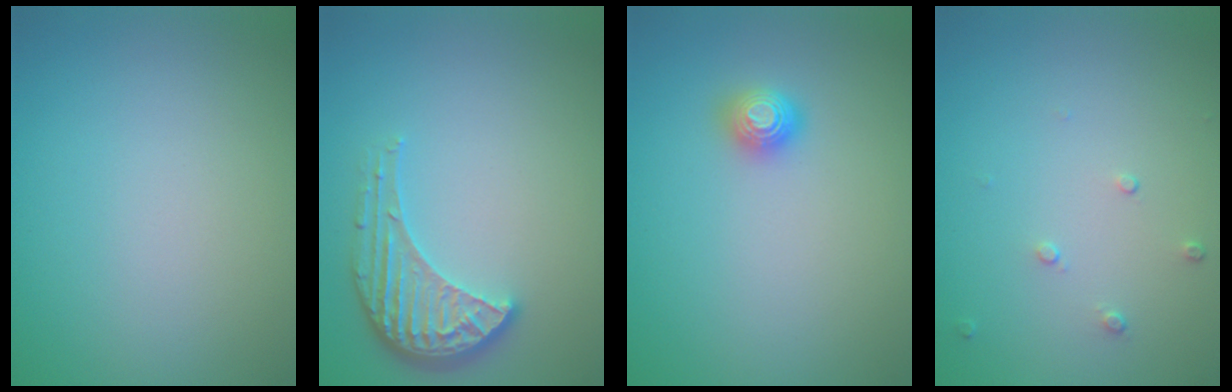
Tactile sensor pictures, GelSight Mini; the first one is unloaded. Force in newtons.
{"total": 3.5, "press": 2.8, "slide": 2.1}
{"total": 1.4, "press": 1.4, "slide": 0.4}
{"total": 0.7, "press": 0.5, "slide": 0.5}